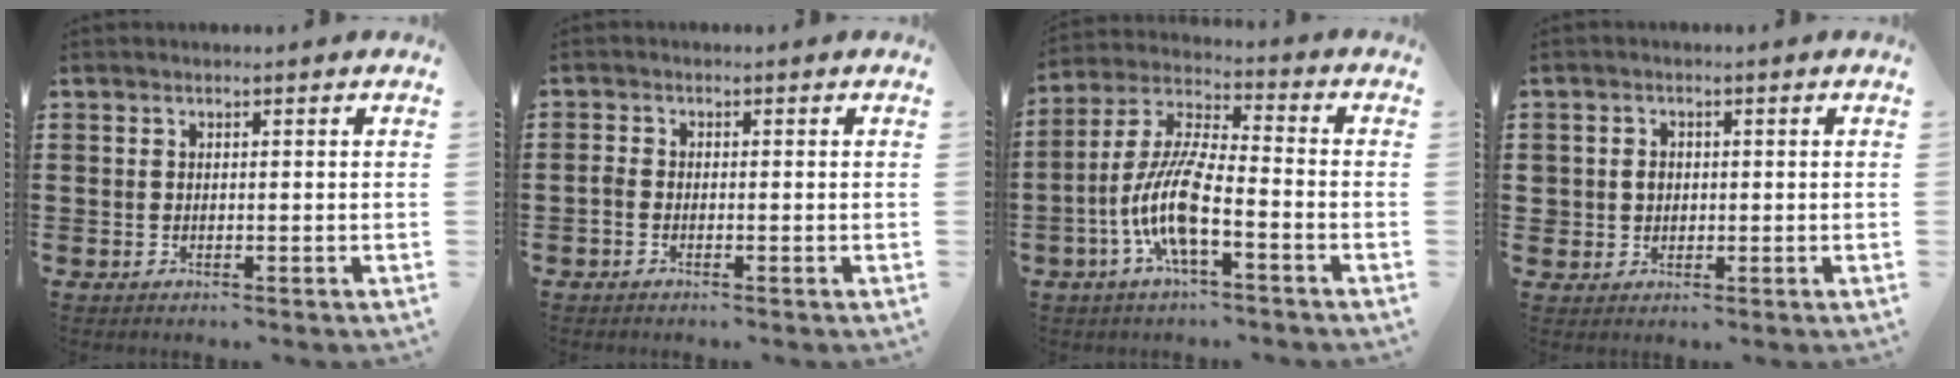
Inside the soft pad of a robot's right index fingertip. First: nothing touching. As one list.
[{"total": 0.9, "force": [-0.7, 0.4, 0.5], "torque": [-0.011, -0.001, -0.014]}, {"total": 10.5, "force": [-4.3, 2.7, 9.1], "torque": [-0.219, -0.013, -0.090]}, {"total": 2.3, "force": [-0.1, 2.2, 0.7], "torque": [-0.021, 0.008, -0.004]}]